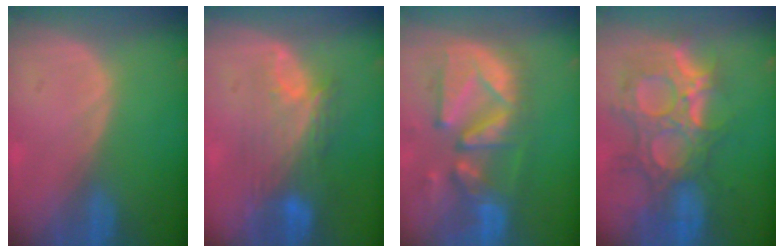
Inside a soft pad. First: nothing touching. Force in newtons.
{"total": 9.1, "press": 8.0, "slide": 4.4}
{"total": 12.7, "press": 11.2, "slide": 6.0}
{"total": 12.5, "press": 10.9, "slide": 6.1}